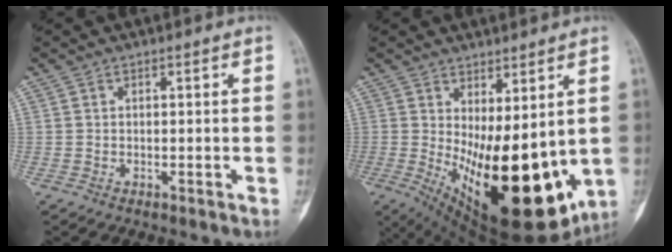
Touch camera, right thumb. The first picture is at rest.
{"total": 21.8, "force": [-1.2, 9.0, 19.8], "torque": [-0.268, -0.044, 0.016]}